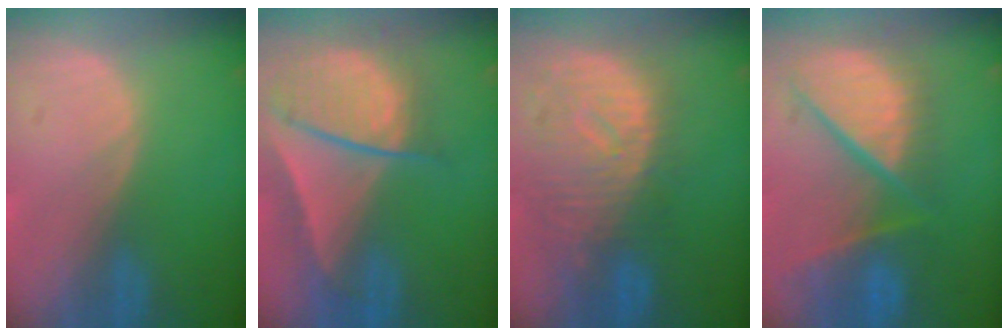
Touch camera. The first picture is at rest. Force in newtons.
{"total": 9.5, "press": 8.2, "slide": 4.9}
{"total": 10.9, "press": 9.6, "slide": 5.2}
{"total": 12.4, "press": 10.2, "slide": 7.1}